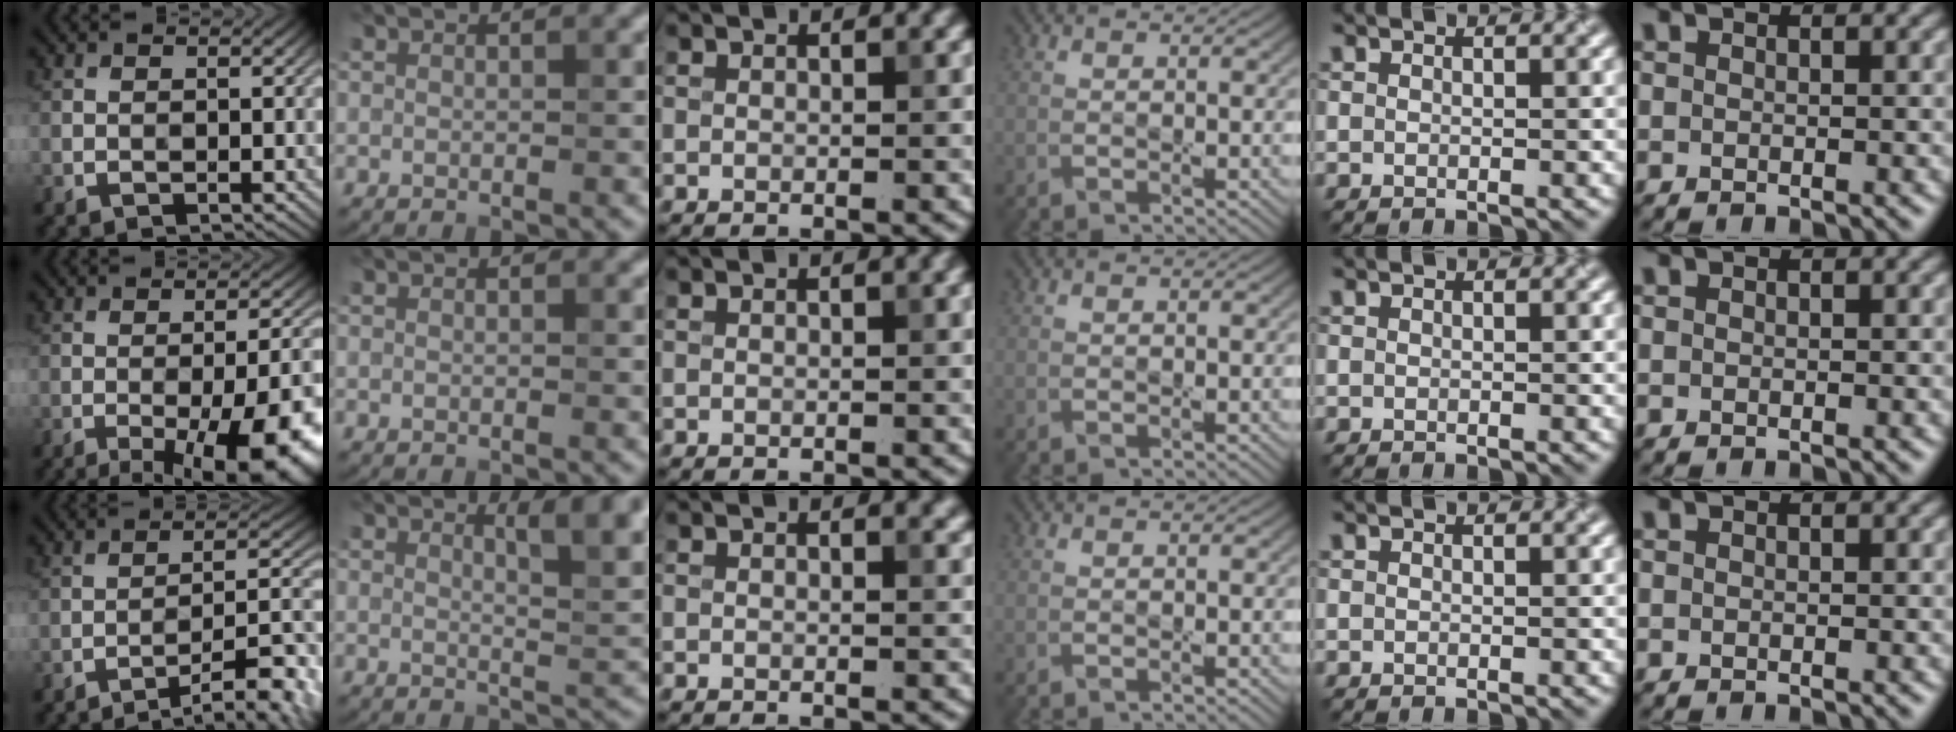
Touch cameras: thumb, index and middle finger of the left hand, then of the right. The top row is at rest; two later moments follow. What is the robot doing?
{"motion": "press", "object": "syringe"}